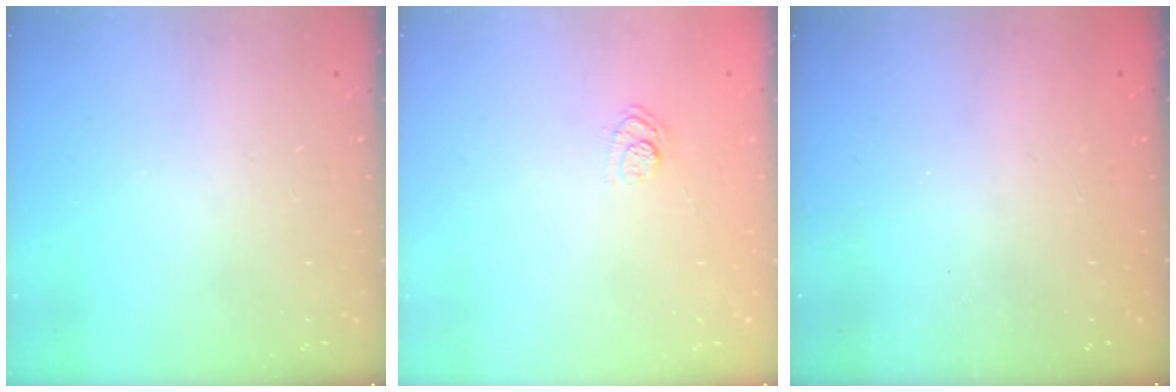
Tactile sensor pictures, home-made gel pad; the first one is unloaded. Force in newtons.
{"total": 3.8, "press": 3.6, "slide": 1.4}
{"total": 2.3, "press": 2.2, "slide": 0.8}